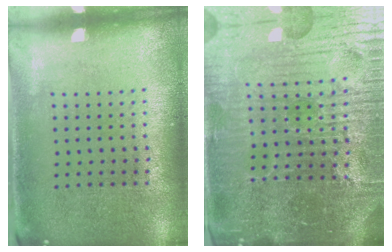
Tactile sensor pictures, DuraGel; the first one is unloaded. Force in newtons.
{"total": 6.3, "press": 5.7, "slide": 2.5}